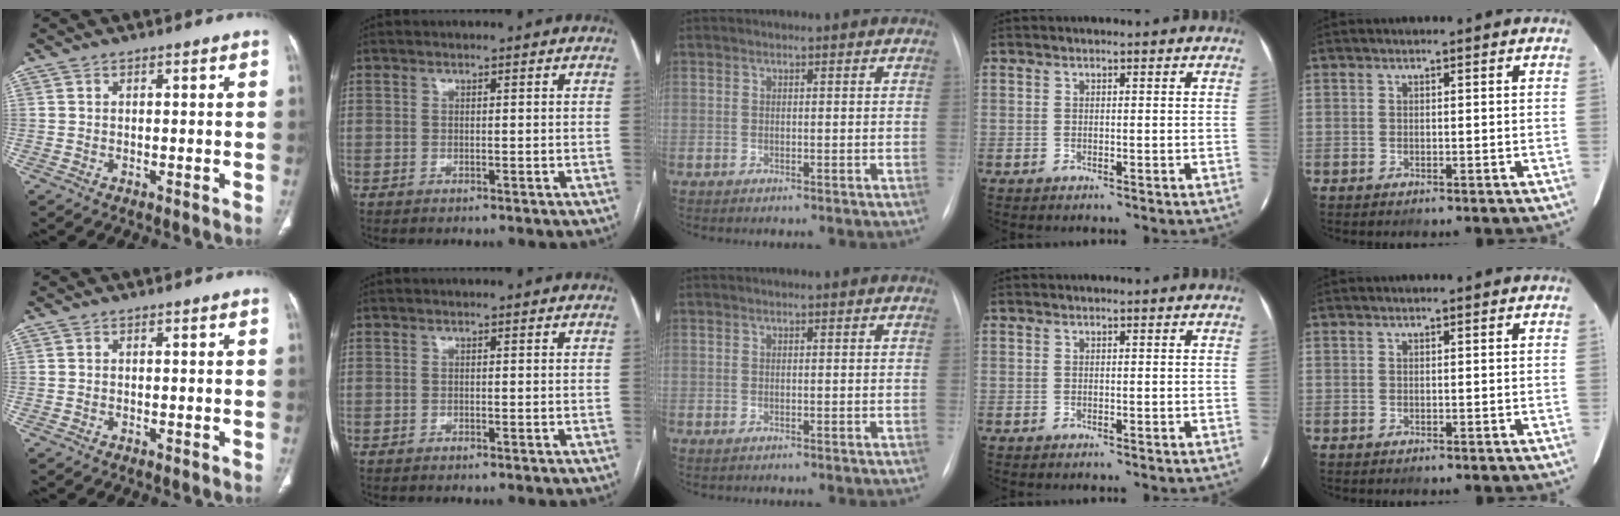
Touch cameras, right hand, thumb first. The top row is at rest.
{}